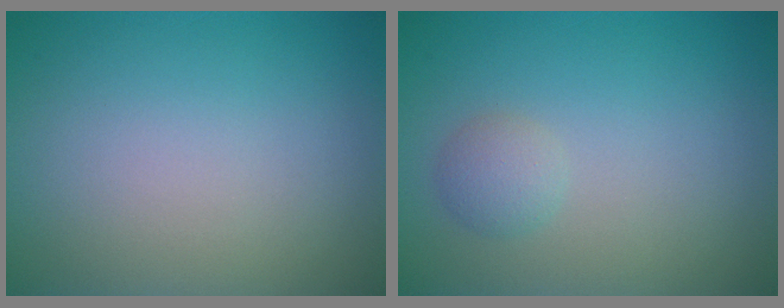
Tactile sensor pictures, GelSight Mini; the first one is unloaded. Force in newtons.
{"total": 1.5, "press": 1.5, "slide": 0.0}